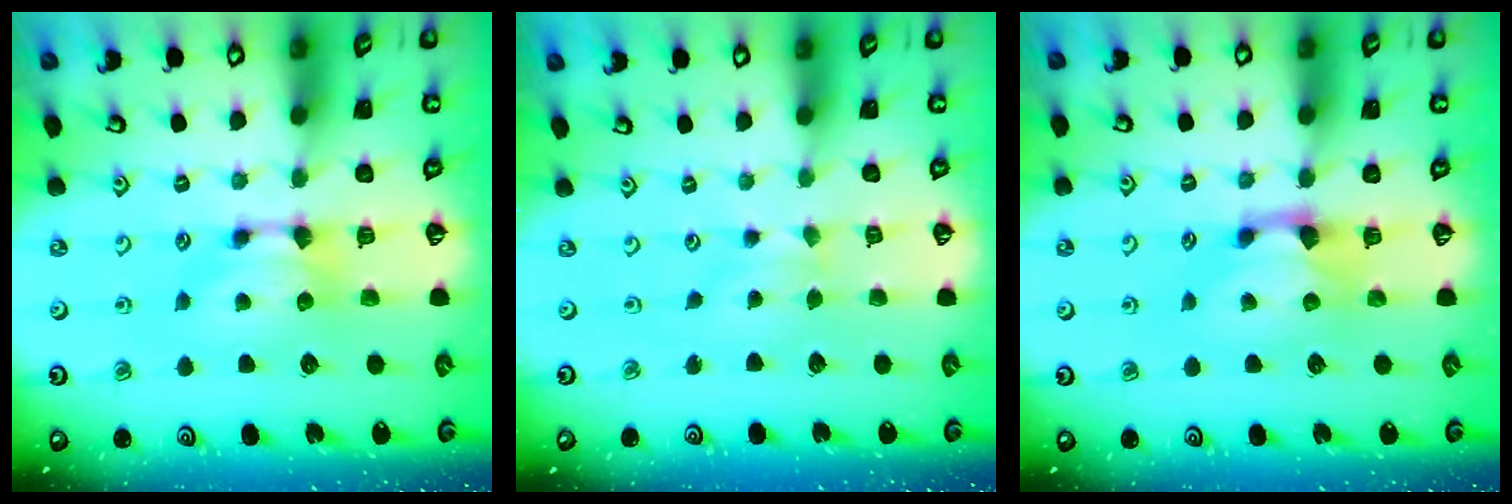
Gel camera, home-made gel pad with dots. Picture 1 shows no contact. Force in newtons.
{"total": 0.6, "press": 0.4, "slide": 0.4}
{"total": 1.2, "press": 0.2, "slide": 1.2}